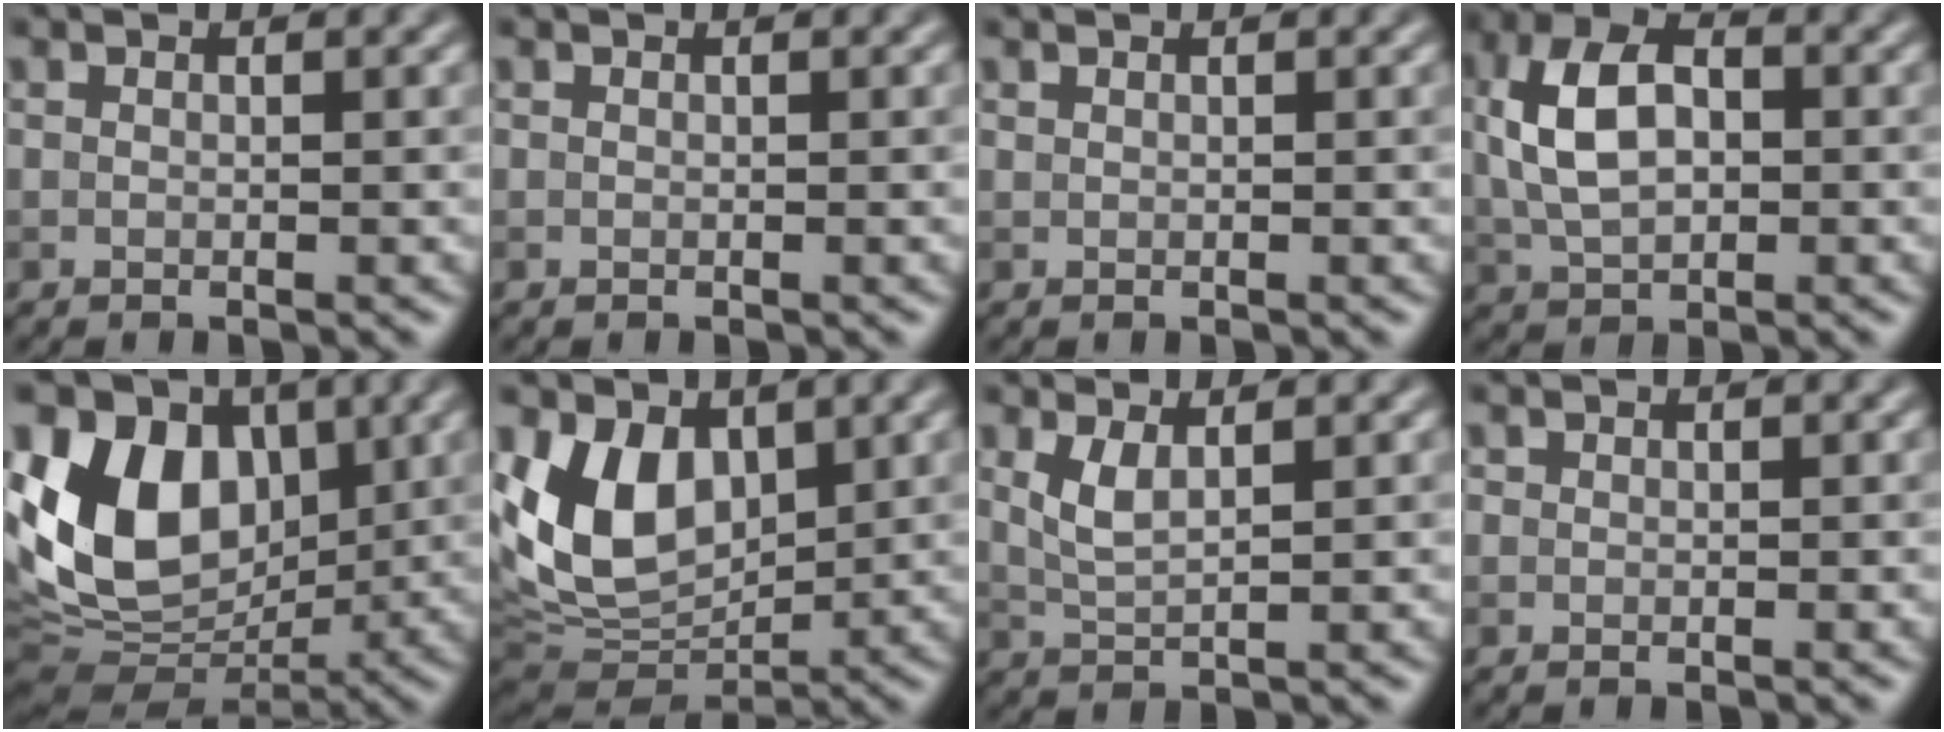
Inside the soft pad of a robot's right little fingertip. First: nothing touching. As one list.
[{"total": 0.0}, {"total": 0.0}, {"total": 6.4, "force": [0.5, 3.9, 5.0], "torque": [-0.101, 0.011, 0.003]}, {"total": 13.3, "force": [2.7, 9.4, 9.0], "torque": [-0.178, 0.011, 0.044]}, {"total": 8.9, "force": [2.2, 6.0, 6.1], "torque": [-0.127, -0.019, 0.041]}, {"total": 2.3, "force": [1.1, 0.7, 1.9], "torque": [-0.044, -0.003, 0.025]}, {"total": 0.0}]